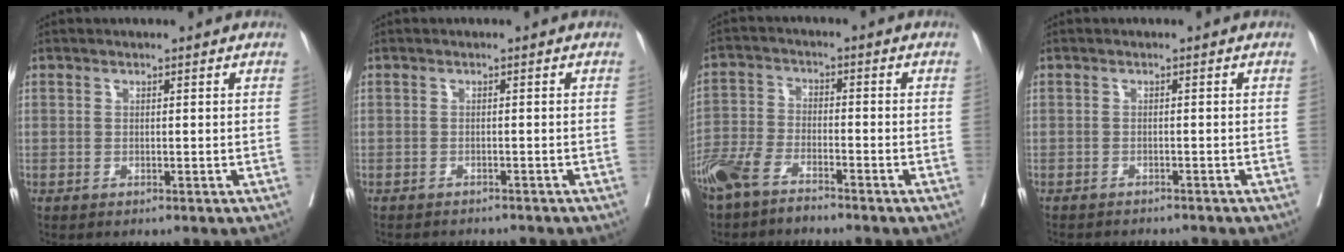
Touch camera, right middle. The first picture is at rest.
{"total": 4.3, "force": [-4.2, 0.7, 0.9], "torque": [-0.010, -0.007, -0.053]}
{"total": 7.1, "force": [-5.7, 2.1, 3.6], "torque": [-0.083, -0.008, -0.117]}
{"total": 5.6, "force": [-5.3, 1.1, 1.5], "torque": [-0.019, -0.006, -0.069]}